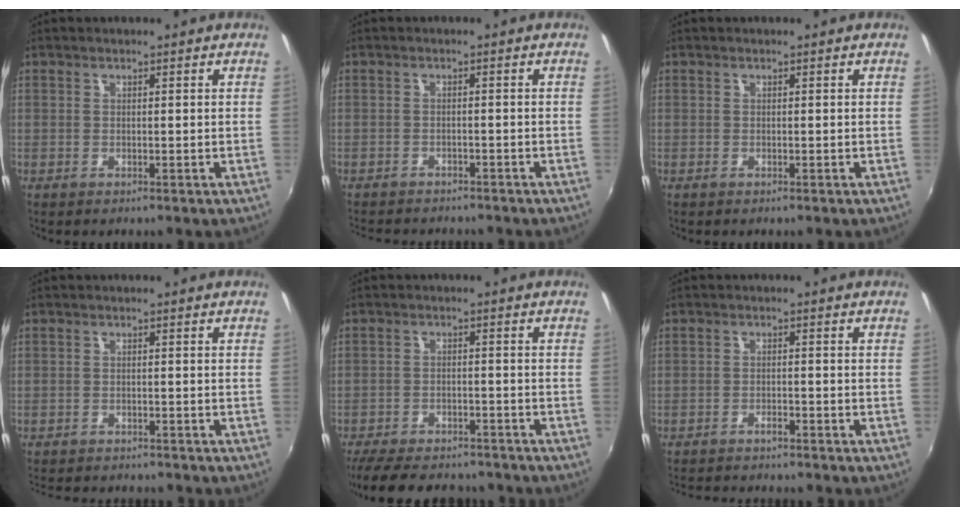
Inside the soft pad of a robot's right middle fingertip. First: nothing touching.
{"total": 6.2, "force": [-5.6, 1.7, 1.8], "torque": [-0.050, -0.013, -0.082]}
{"total": 0.0}
{"total": 7.0, "force": [-6.5, 1.5, 2.2], "torque": [-0.057, -0.014, -0.095]}
{"total": 15.9, "force": [-13.3, 5.6, 6.7], "torque": [-0.154, -0.012, -0.193]}
{"total": 6.5, "force": [-6.0, 1.1, 2.2], "torque": [-0.059, -0.009, -0.091]}